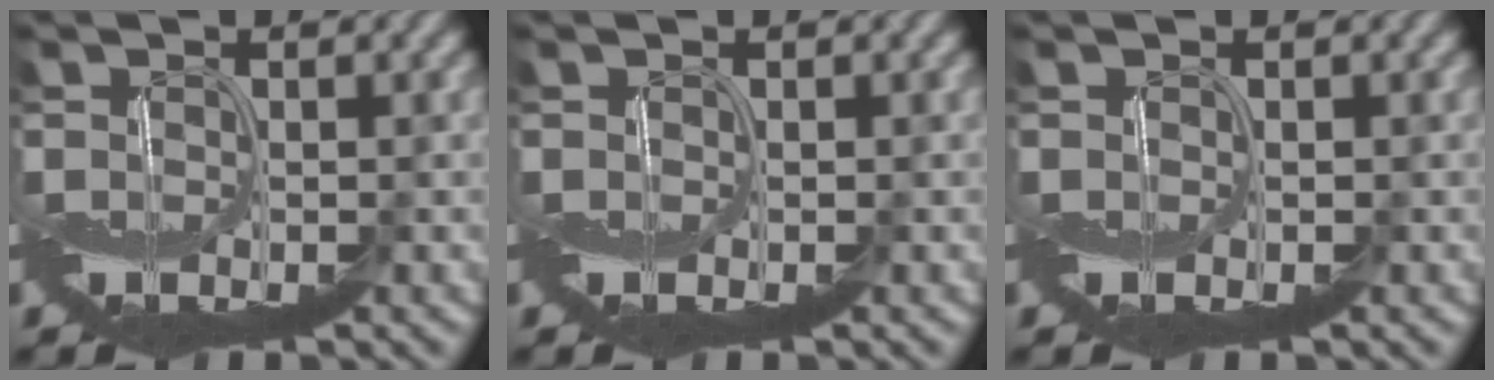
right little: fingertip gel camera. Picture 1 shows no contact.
{"total": 0.0}
{"total": 0.0}